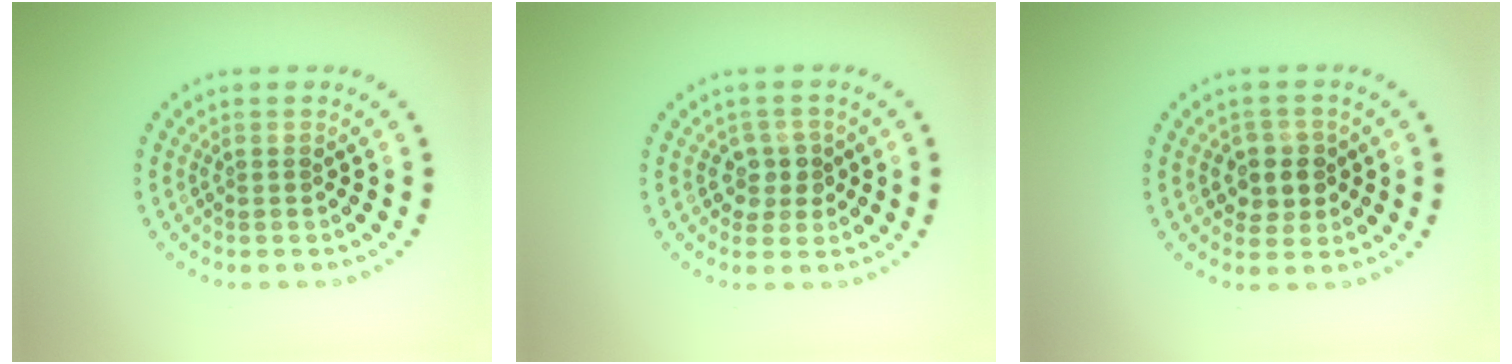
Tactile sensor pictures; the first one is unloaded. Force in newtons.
{"total": 1.8, "press": 1.7, "slide": 0.6}
{"total": 2.7, "press": 2.6, "slide": 0.8}